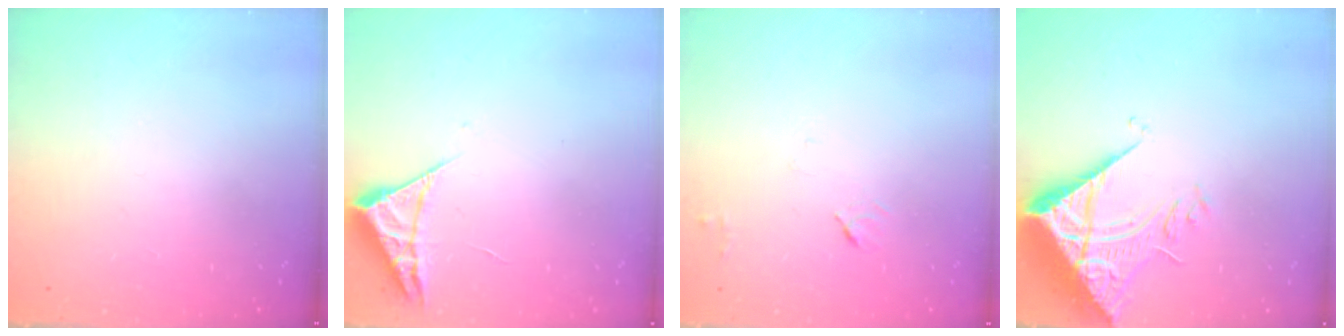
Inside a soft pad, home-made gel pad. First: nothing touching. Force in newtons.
{"total": 4.2, "press": 4.2, "slide": 0.5}
{"total": 4.6, "press": 4.5, "slide": 0.6}
{"total": 10.7, "press": 10.6, "slide": 1.0}